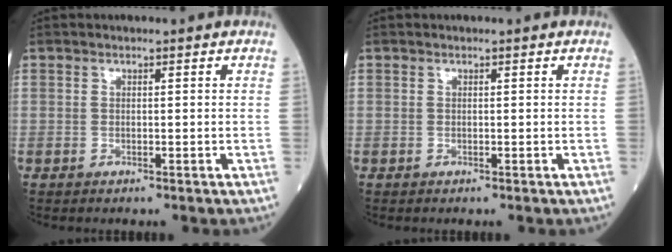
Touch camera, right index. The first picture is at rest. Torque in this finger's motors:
{"motor_torque": [0.03, 0.03, -0.01, -0.01]}